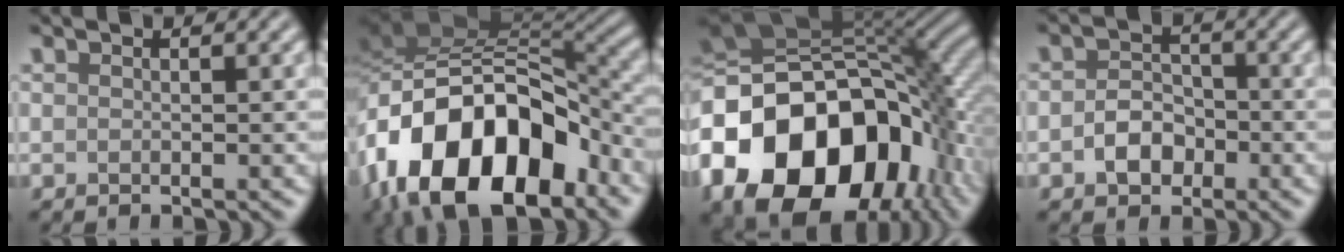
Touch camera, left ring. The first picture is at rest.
{"total": 16.5, "force": [-8.0, 9.8, 10.6], "torque": [-0.180, -0.004, -0.147]}
{"total": 20.4, "force": [-5.2, 14.4, 13.5], "torque": [-0.290, -0.015, -0.092]}
{"total": 3.0, "force": [-1.1, 2.3, 1.6], "torque": [-0.025, 0.001, -0.024]}